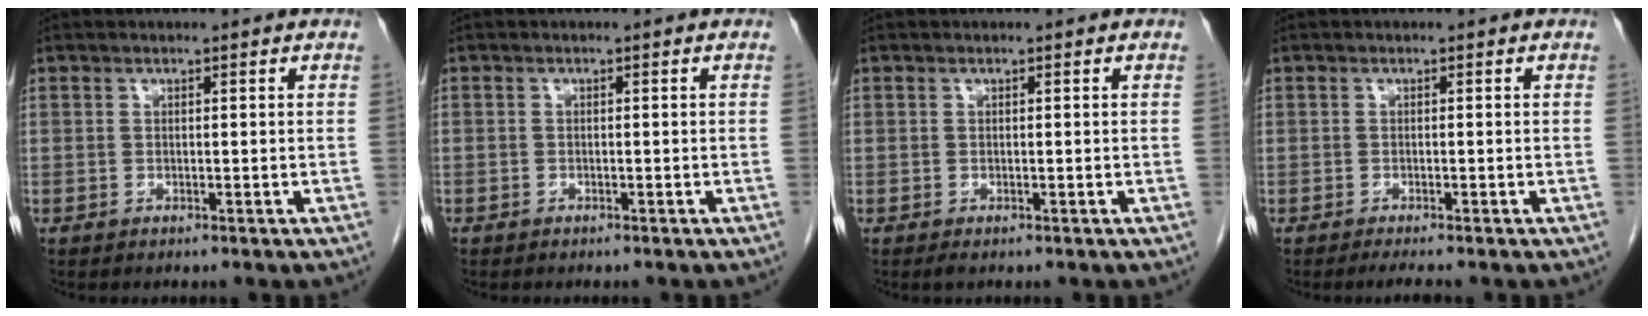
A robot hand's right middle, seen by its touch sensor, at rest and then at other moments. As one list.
[{"total": 0.5, "force": [-0.4, 0.3, 0.0], "torque": [-0.006, 0.003, -0.011]}, {"total": 0.5, "force": [-0.3, 0.1, 0.4], "torque": [-0.007, -0.002, -0.004]}, {"total": 2.0, "force": [-1.7, -0.4, 1.1], "torque": [-0.014, -0.003, -0.027]}]